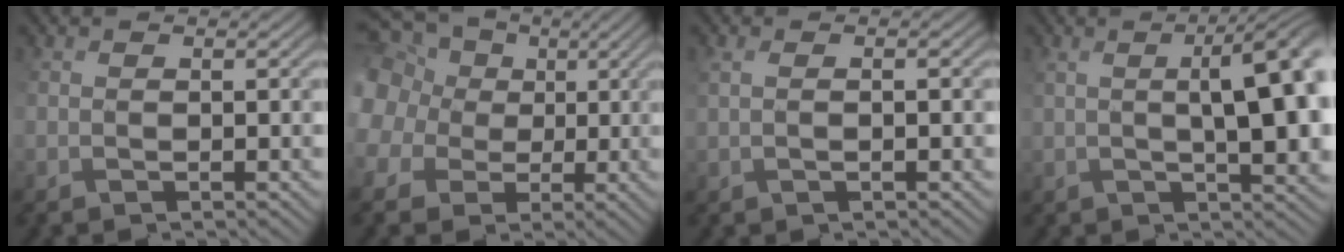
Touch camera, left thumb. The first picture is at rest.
{"total": 15.5, "force": [4.2, 13.9, 5.4], "torque": [-0.236, 0.030, 0.055]}
{"total": 0.9, "force": [0.6, 0.0, 0.6], "torque": [-0.009, 0.012, 0.010]}
{"total": 9.4, "force": [1.2, 3.2, 8.8], "torque": [-0.100, 0.016, 0.023]}